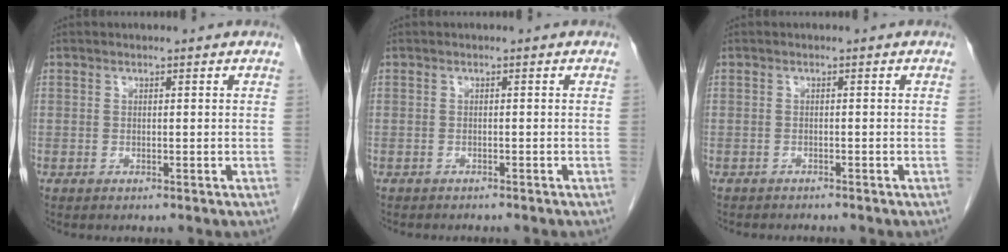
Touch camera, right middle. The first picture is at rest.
{"total": 3.1, "force": [-2.7, 0.8, 1.2], "torque": [-0.020, -0.004, -0.030]}
{"total": 2.5, "force": [-2.3, 0.6, 0.7], "torque": [-0.012, -0.004, -0.029]}